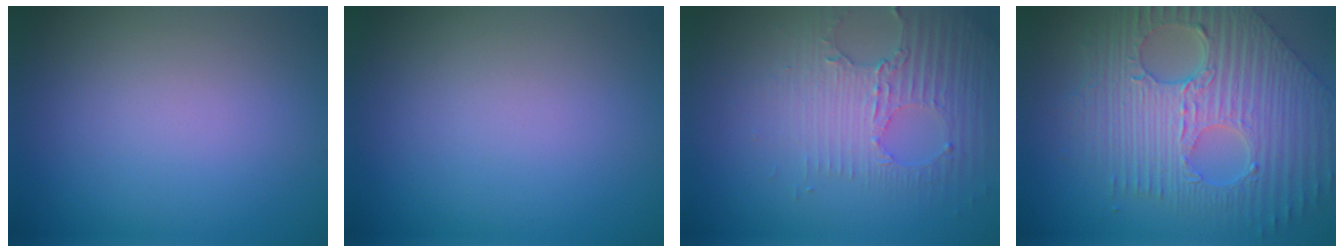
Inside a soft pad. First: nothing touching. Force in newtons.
{"total": 0.0}
{"total": 3.5, "press": 3.4, "slide": 0.9}
{"total": 10.6, "press": 7.2, "slide": 7.8}